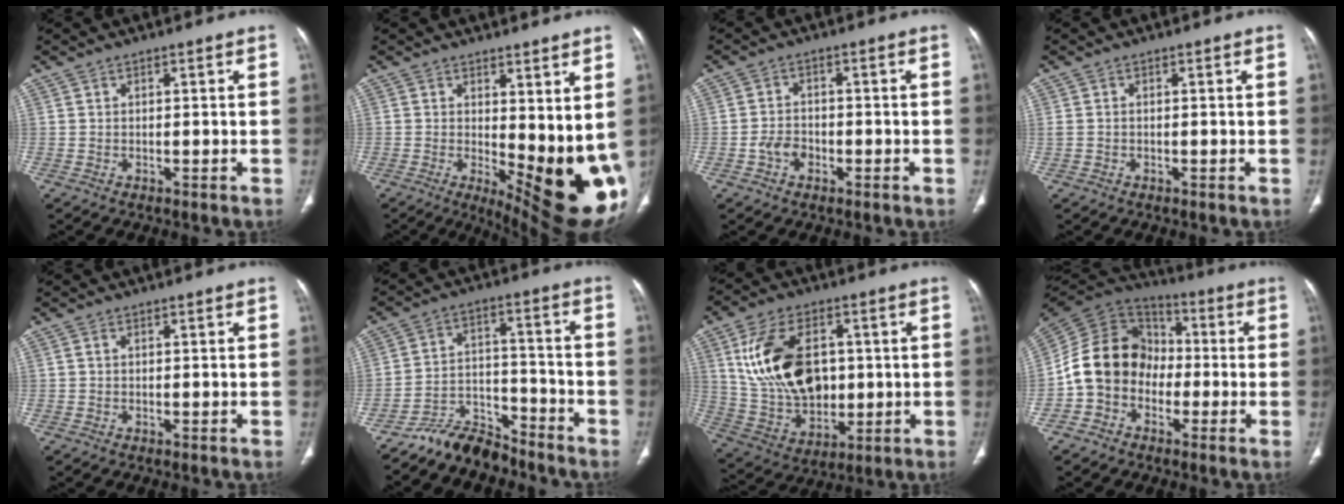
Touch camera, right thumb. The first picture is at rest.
{"total": 15.5, "force": [0.2, 5.7, 14.3], "torque": [-0.186, -0.040, 0.022]}
{"total": 3.7, "force": [-1.5, 2.8, 2.0], "torque": [-0.026, 0.015, -0.027]}
{"total": 1.1, "force": [-0.2, 0.8, 0.7], "torque": [-0.026, 0.007, 0.000]}
{"total": 0.5, "force": [0.0, 0.4, 0.3], "torque": [-0.008, 0.002, -0.001]}
{"total": 8.5, "force": [-7.9, 3.0, 1.0], "torque": [0.002, 0.075, -0.145]}
{"total": 18.7, "force": [3.4, 12.4, 13.6], "torque": [-0.220, -0.005, 0.078]}
{"total": 14.8, "force": [-3.1, 12.2, 7.8], "torque": [-0.123, 0.049, -0.070]}